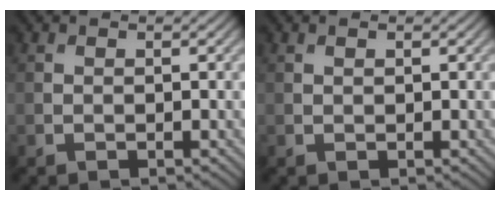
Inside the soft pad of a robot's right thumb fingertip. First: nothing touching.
{"total": 0.6, "force": [0.3, 0.2, 0.4], "torque": [-0.009, 0.001, 0.005]}